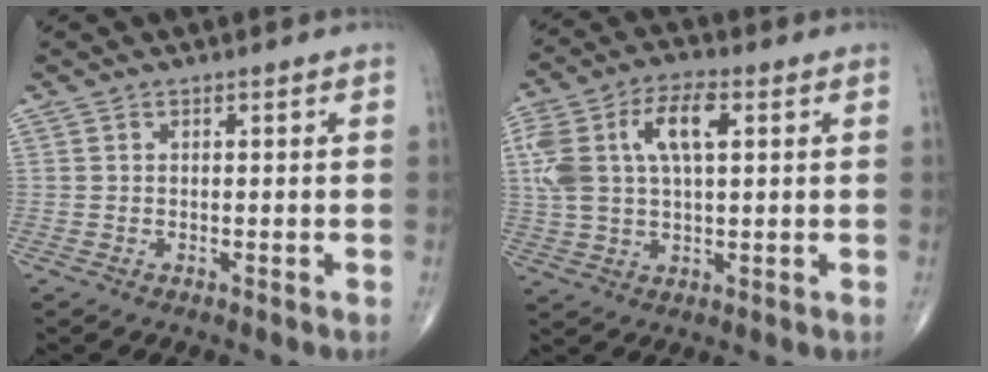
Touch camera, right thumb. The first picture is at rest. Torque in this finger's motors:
{"motor_torque": [0.41, 0.01, 1.40, 0.36, 0.16]}